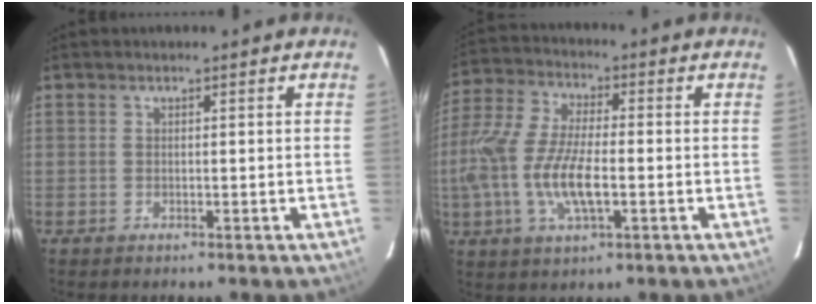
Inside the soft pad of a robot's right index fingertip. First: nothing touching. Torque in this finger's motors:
{"motor_torque": [0.57, -0.08, 0.49, 0.21]}